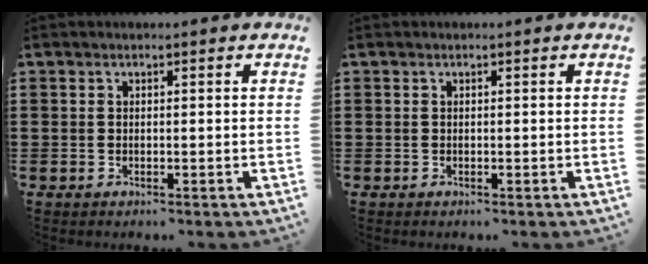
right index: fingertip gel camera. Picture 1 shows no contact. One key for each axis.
{"total": 0.0}